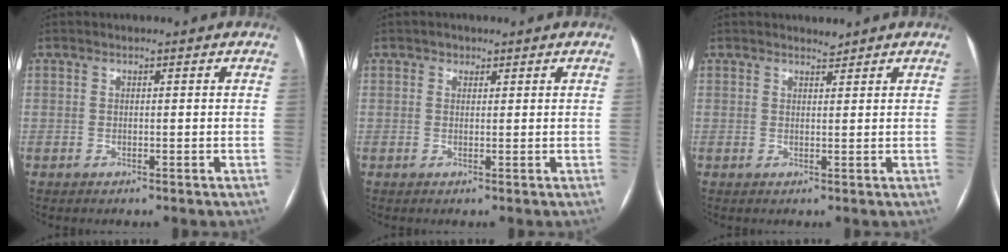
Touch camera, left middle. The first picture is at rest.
{"total": 1.1, "force": [0.6, 0.9, 0.2], "torque": [0.002, -0.004, 0.006]}
{"total": 1.0, "force": [1.0, 0.1, -0.1], "torque": [-0.007, -0.005, 0.017]}